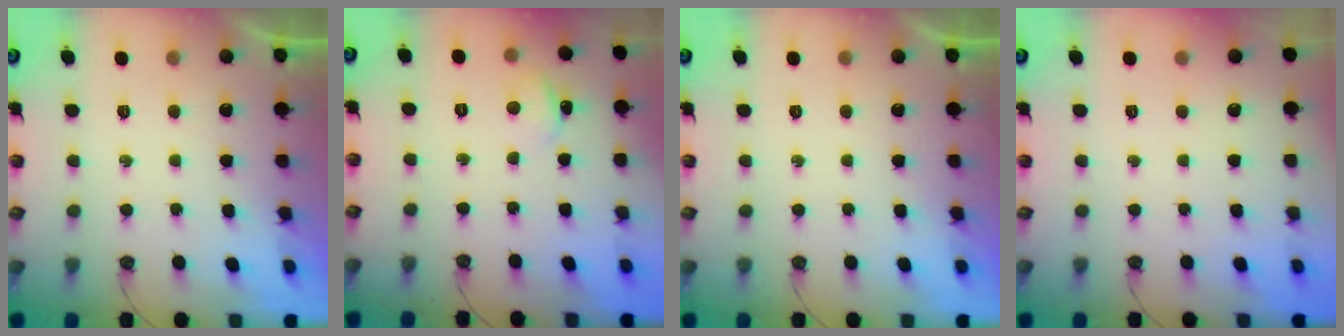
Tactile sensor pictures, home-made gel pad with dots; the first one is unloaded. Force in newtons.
{"total": 4.8, "press": 4.8, "slide": 0.4}
{"total": 0.0}
{"total": 0.0}